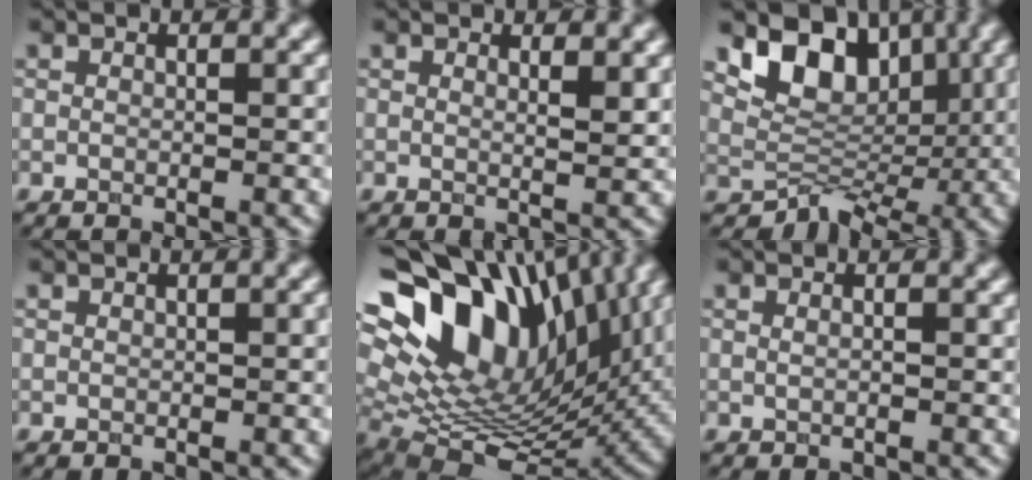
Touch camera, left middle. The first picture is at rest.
{"total": 1.9, "force": [1.0, 0.6, 1.5], "torque": [-0.010, 0.003, 0.015]}
{"total": 5.1, "force": [1.8, 3.6, 3.1], "torque": [-0.032, -0.004, 0.029]}
{"total": 0.0}
{"total": 18.2, "force": [9.0, 9.8, 12.4], "torque": [-0.217, 0.049, 0.156]}
{"total": 0.8, "force": [0.4, 0.4, 0.6], "torque": [0.001, -0.007, -0.001]}